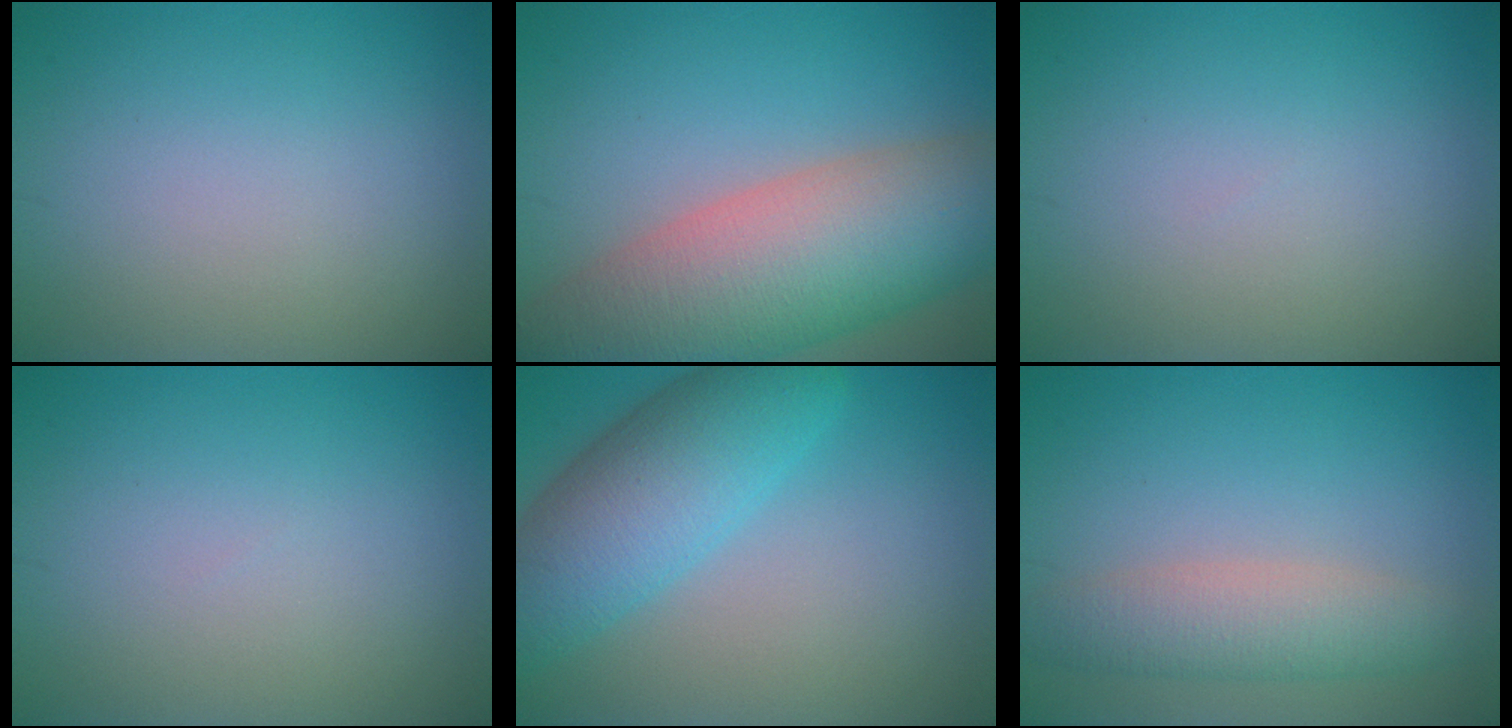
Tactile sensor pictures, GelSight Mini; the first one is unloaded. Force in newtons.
{"total": 12.6, "press": 12.6, "slide": 0.7}
{"total": 0.0}
{"total": 0.0}
{"total": 7.8, "press": 7.8, "slide": 0.2}
{"total": 4.1, "press": 4.1, "slide": 0.3}